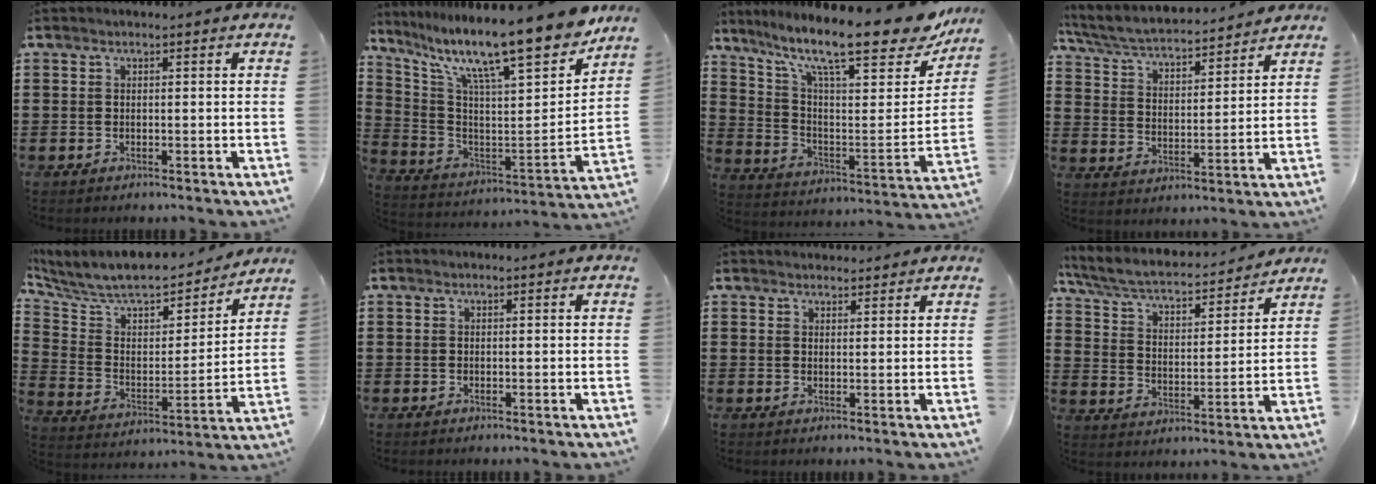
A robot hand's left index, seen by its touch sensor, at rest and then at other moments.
{"total": 14.9, "force": [12.1, 2.2, 8.5], "torque": [-0.168, -0.092, 0.193]}
{"total": 14.3, "force": [11.3, 2.4, 8.6], "torque": [-0.169, -0.085, 0.182]}
{"total": 5.0, "force": [4.6, 0.5, 1.7], "torque": [-0.056, -0.031, 0.075]}
{"total": 7.6, "force": [6.8, 2.3, 2.6], "torque": [-0.087, -0.052, 0.114]}
{"total": 0.0}
{"total": 1.8, "force": [1.8, 0.4, 0.0], "torque": [-0.003, 0.001, 0.035]}
{"total": 5.4, "force": [4.7, 1.1, 2.6], "torque": [-0.073, -0.033, 0.073]}